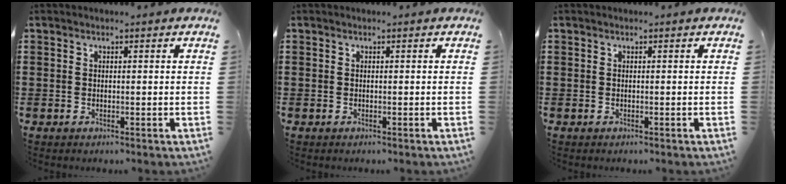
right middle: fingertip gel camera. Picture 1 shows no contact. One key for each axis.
{"total": 0.0}
{"total": 0.0}